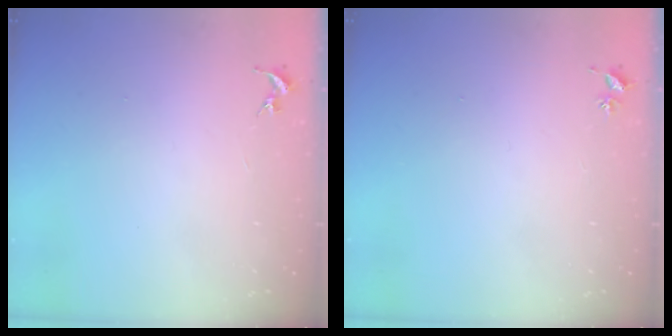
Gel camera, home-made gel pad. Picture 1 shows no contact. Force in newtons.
{"total": 2.6, "press": 2.6, "slide": 0.3}